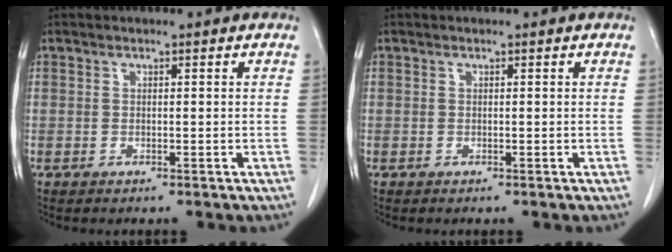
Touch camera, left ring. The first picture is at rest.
{"total": 0.0}